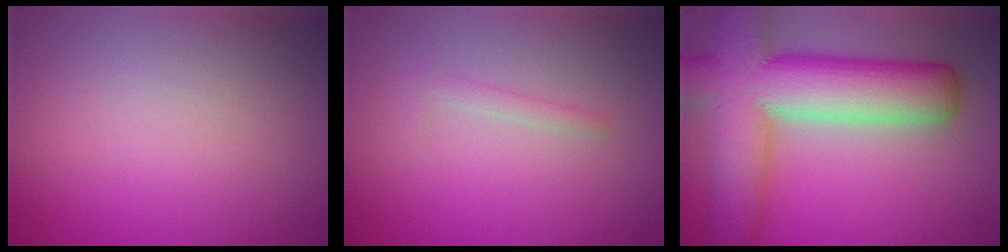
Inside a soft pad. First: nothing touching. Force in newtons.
{"total": 1.0, "press": 1.0, "slide": 0.0}
{"total": 12.8, "press": 12.8, "slide": 0.8}